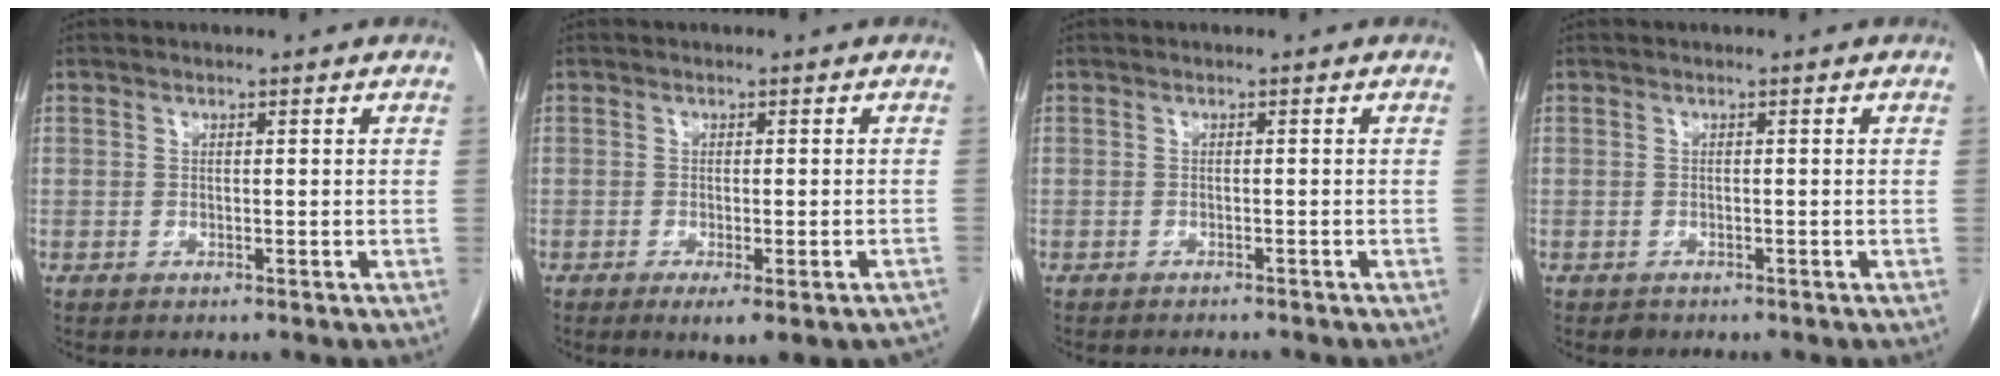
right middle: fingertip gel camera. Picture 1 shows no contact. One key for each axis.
{"total": 6.5, "fx": -4.8, "fy": 1.1, "fz": 4.3, "tx": -0.040, "ty": -0.008, "tz": -0.064}
{"total": 2.7, "fx": -2.5, "fy": 0.2, "fz": 0.7, "tx": -0.009, "ty": -0.006, "tz": -0.031}
{"total": 0.7, "fx": -0.5, "fy": 0.4, "fz": 0.1, "tx": -0.004, "ty": 0.001, "tz": -0.008}